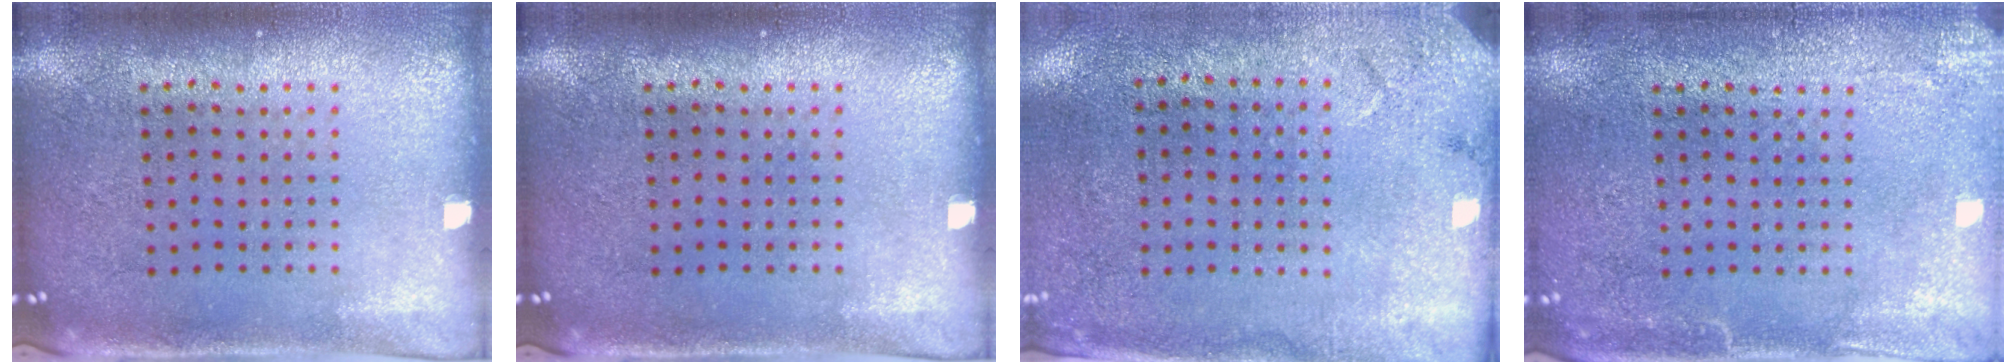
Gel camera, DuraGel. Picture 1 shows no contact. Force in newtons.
{"total": 0.0}
{"total": 2.7, "press": 2.2, "slide": 1.6}
{"total": 2.8, "press": 2.8, "slide": 0.3}